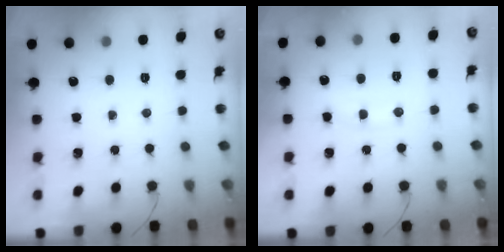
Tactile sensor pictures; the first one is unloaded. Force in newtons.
{"total": 7.8, "press": 7.7, "slide": 0.9}